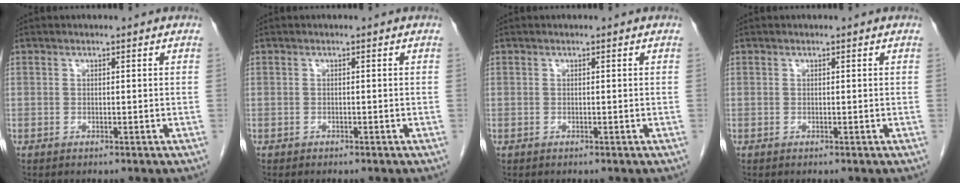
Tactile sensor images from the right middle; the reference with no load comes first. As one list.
[{"total": 0.0}, {"total": 0.0}, {"total": 0.0}]